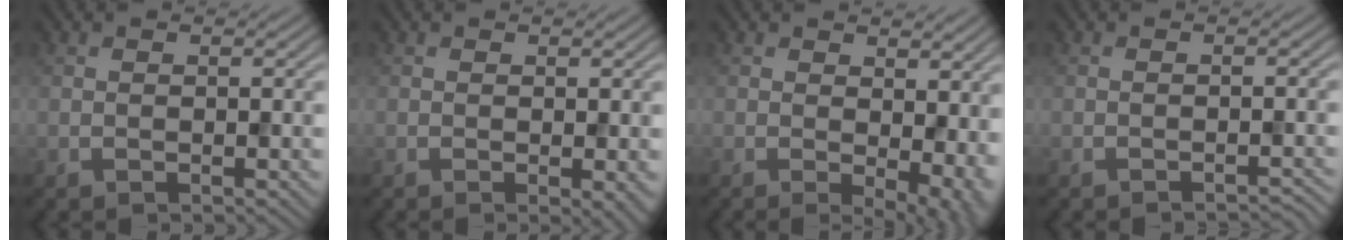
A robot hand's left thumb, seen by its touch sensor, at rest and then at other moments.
{"total": 1.8, "force": [-0.3, 0.3, 1.8], "torque": [-0.025, -0.008, -0.005]}
{"total": 7.0, "force": [0.4, 3.5, 6.0], "torque": [-0.089, -0.012, 0.016]}
{"total": 1.8, "force": [-1.5, 0.3, 0.9], "torque": [0.000, 0.003, -0.026]}